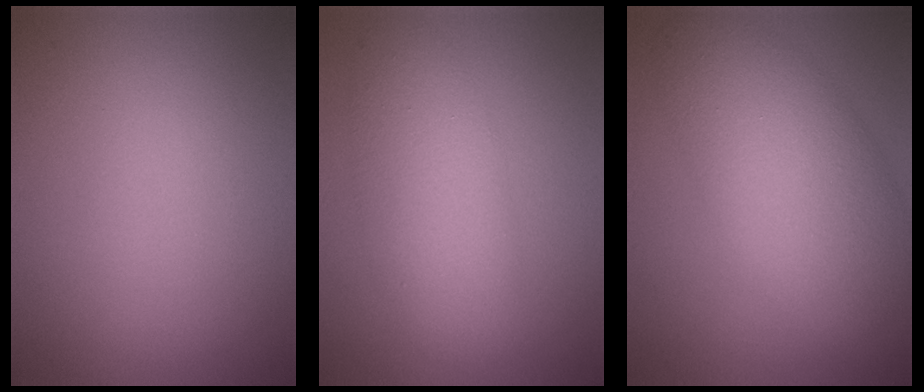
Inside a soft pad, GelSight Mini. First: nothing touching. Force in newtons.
{"total": 4.9, "press": 4.9, "slide": 0.2}
{"total": 7.9, "press": 7.9, "slide": 0.2}